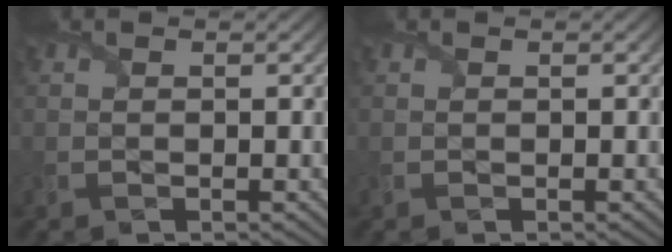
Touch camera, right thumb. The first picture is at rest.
{"total": 0.0}